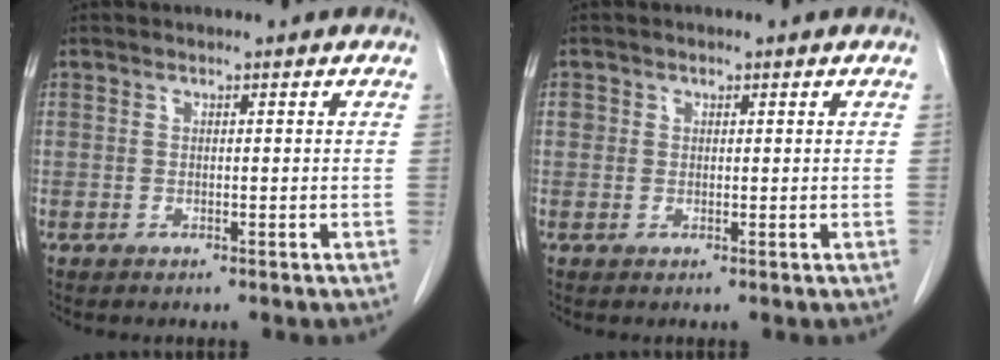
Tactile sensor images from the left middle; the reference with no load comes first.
{"total": 1.2, "force": [0.4, 1.1, 0.3], "torque": [0.001, 0.004, 0.004]}